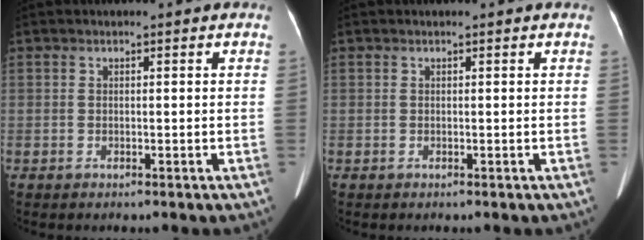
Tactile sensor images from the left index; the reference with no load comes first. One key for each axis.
{"total": 0.0}